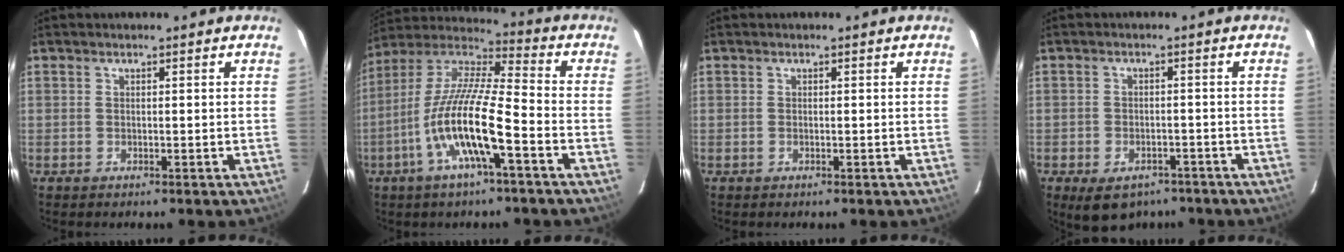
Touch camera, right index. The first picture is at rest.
{"total": 15.6, "force": [-6.2, 2.2, 14.1], "torque": [-0.272, -0.007, -0.126]}
{"total": 0.0}
{"total": 8.9, "force": [-5.9, 5.3, 3.9], "torque": [-0.084, -0.002, -0.076]}